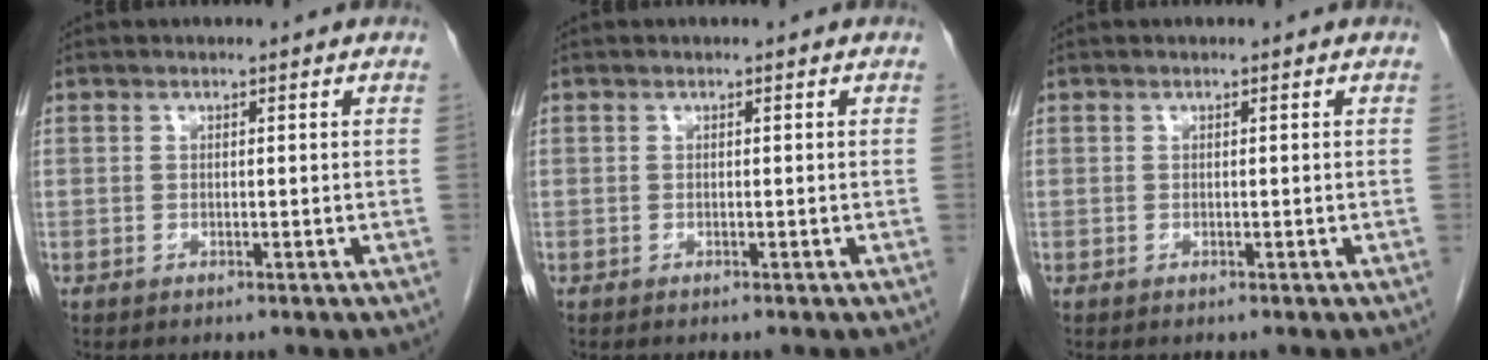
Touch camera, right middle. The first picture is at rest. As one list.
[{"total": 0.0}, {"total": 0.0}]